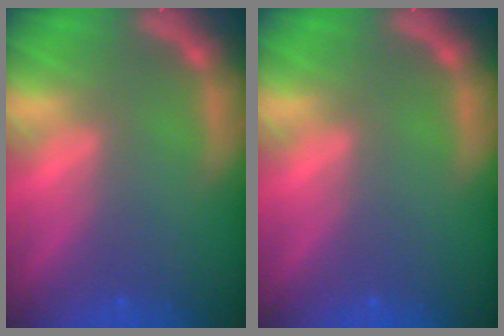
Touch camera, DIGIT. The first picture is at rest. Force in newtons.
{"total": 0.0}